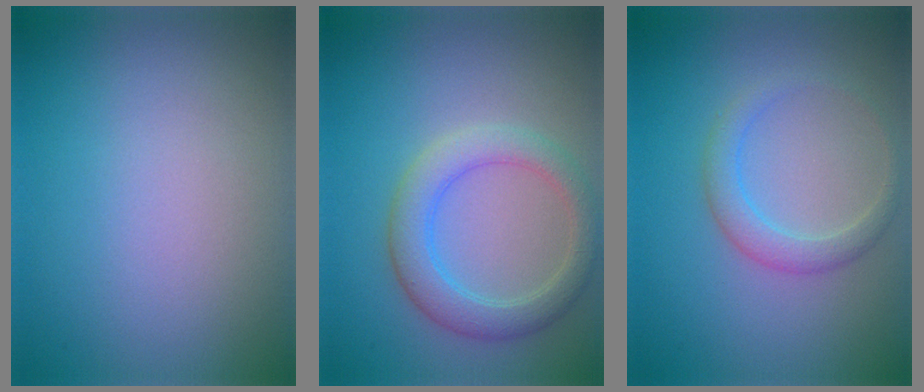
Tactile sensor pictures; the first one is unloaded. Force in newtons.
{"total": 3.9, "press": 3.9, "slide": 0.5}
{"total": 2.1, "press": 2.1, "slide": 0.1}